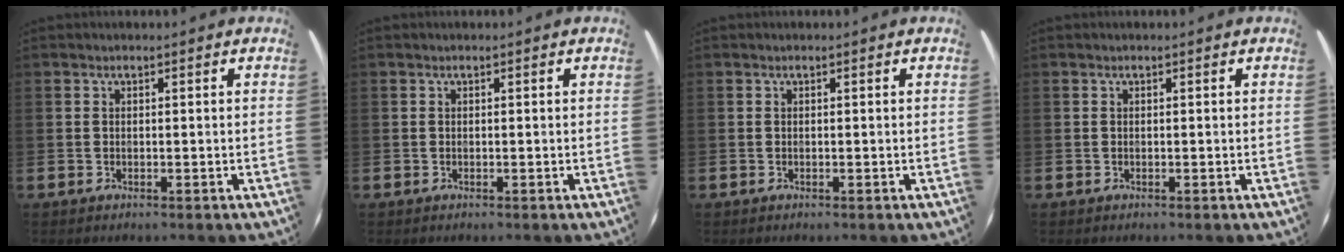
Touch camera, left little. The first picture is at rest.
{"total": 0.0}
{"total": 0.0}
{"total": 0.0}